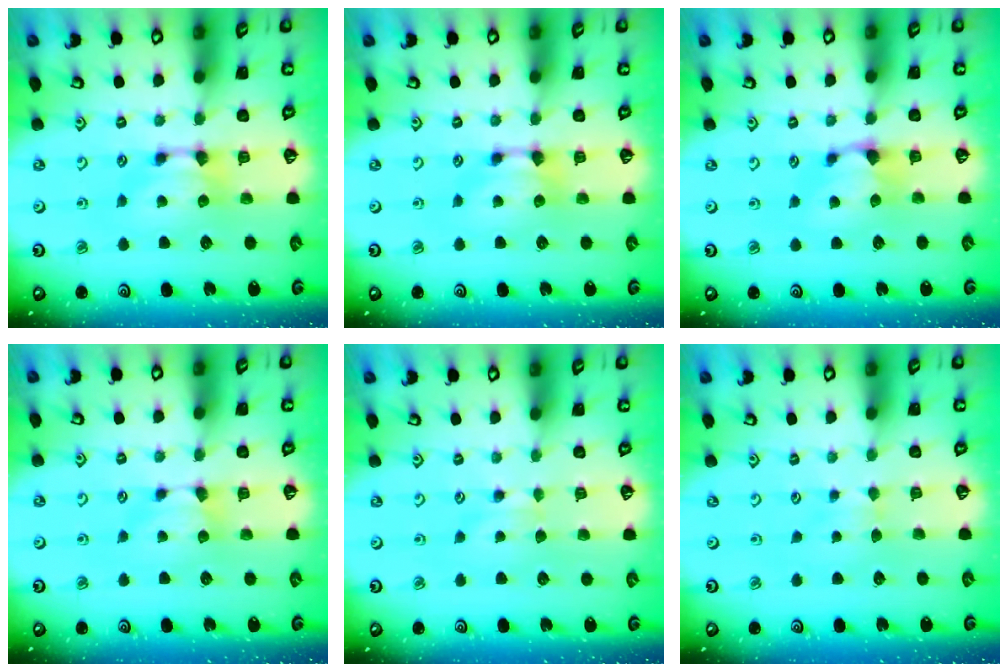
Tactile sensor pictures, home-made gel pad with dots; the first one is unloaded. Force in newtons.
{"total": 0.0}
{"total": 2.4, "press": 2.3, "slide": 0.6}
{"total": 1.0, "press": 0.9, "slide": 0.3}
{"total": 2.4, "press": 2.4, "slide": 0.4}
{"total": 2.4, "press": 2.3, "slide": 0.5}